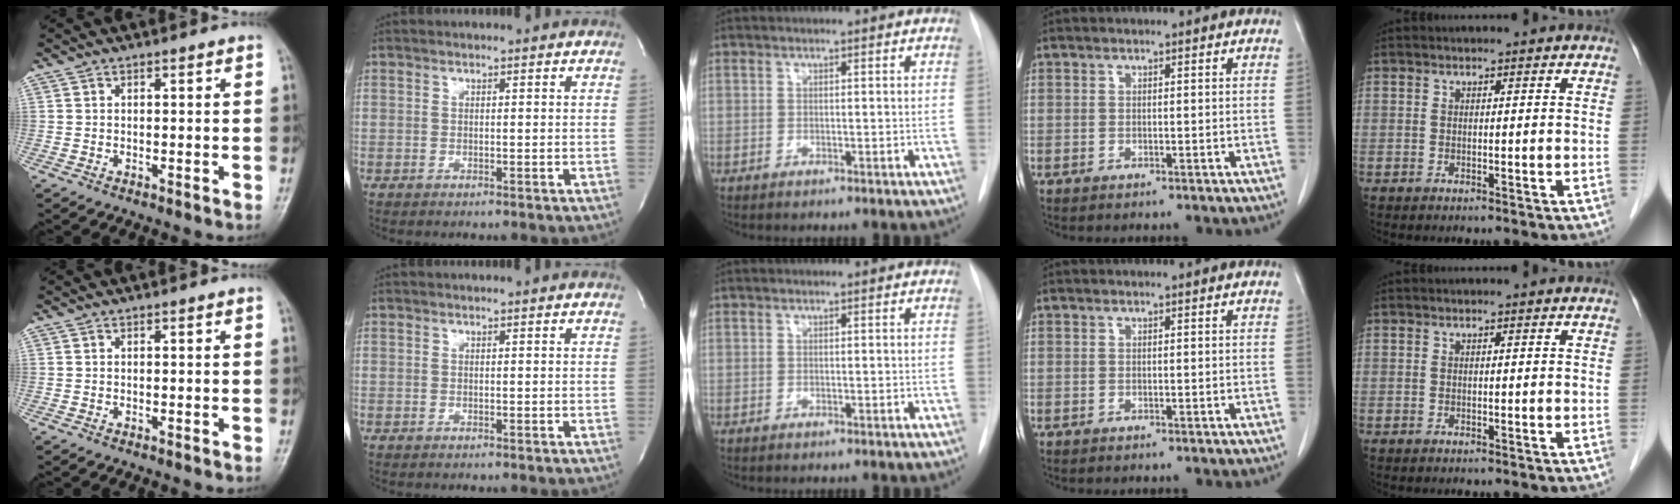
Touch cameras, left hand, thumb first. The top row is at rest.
{}